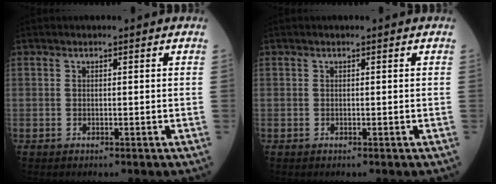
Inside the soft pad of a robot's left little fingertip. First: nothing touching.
{"total": 0.0}